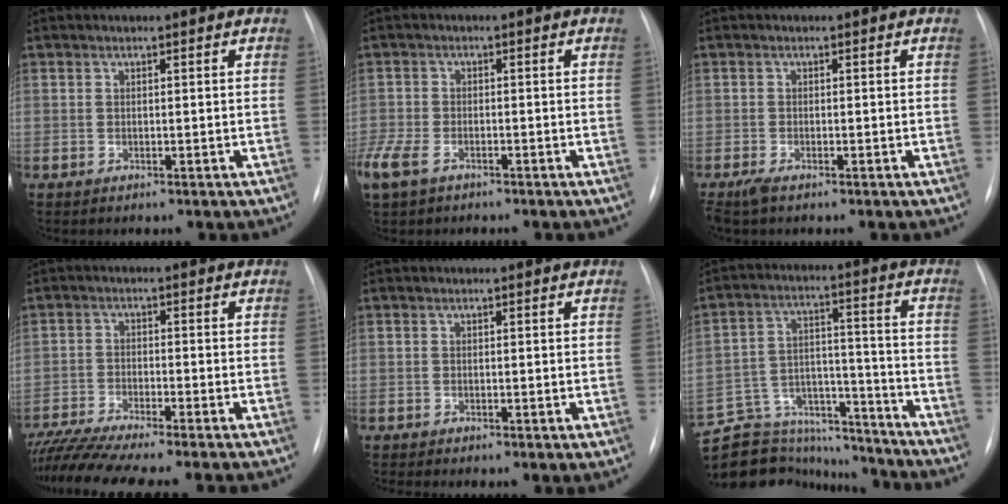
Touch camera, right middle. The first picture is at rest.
{"total": 8.4, "force": [-5.3, 4.6, 4.7], "torque": [-0.122, -0.013, -0.094]}
{"total": 2.1, "force": [-1.5, 0.6, 1.4], "torque": [-0.034, -0.007, -0.027]}
{"total": 9.9, "force": [-8.6, -1.1, 4.8], "torque": [-0.088, -0.022, -0.145]}
{"total": 1.1, "force": [-0.3, 0.4, 1.0], "torque": [-0.022, -0.006, -0.004]}
{"total": 19.2, "force": [-17.6, 6.6, 3.7], "torque": [-0.092, 0.045, -0.263]}